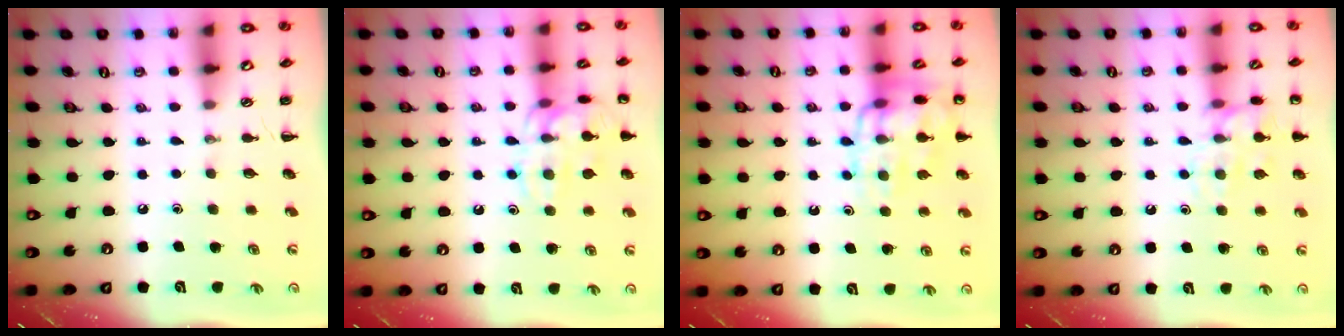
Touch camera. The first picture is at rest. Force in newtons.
{"total": 13.5, "press": 13.5, "slide": 0.6}
{"total": 14.7, "press": 14.6, "slide": 1.0}
{"total": 12.5, "press": 12.5, "slide": 0.6}